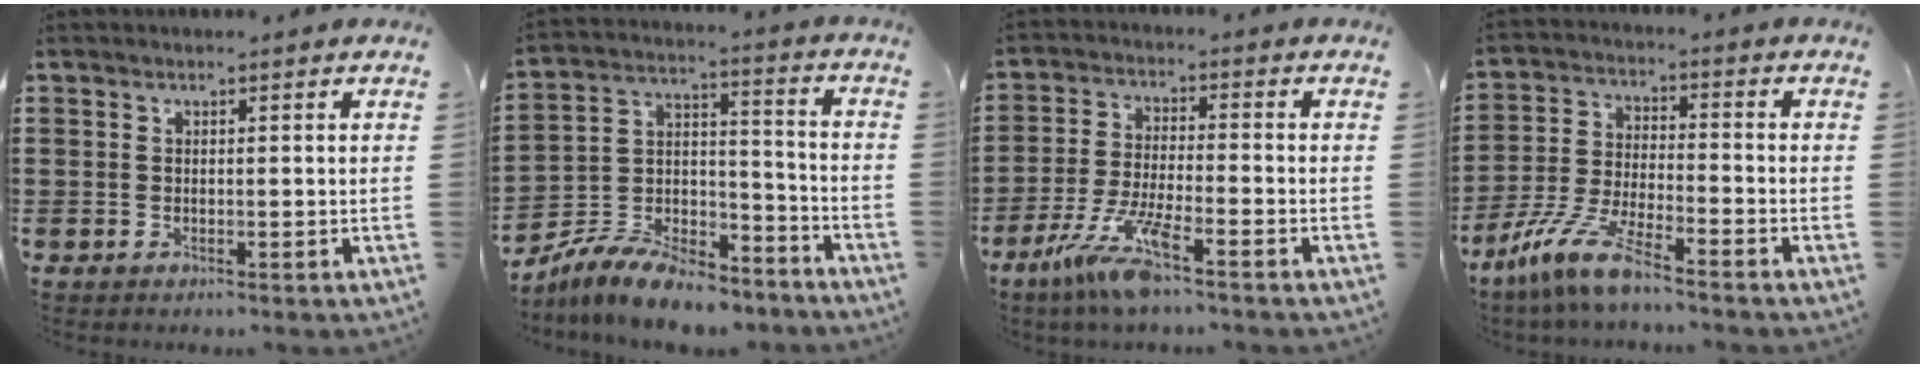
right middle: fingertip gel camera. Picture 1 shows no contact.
{"total": 9.3, "force": [-8.4, 2.3, 3.1], "torque": [-0.058, 0.025, -0.165]}
{"total": 8.5, "force": [-5.9, 0.5, 6.1], "torque": [-0.136, -0.015, -0.115]}
{"total": 8.6, "force": [-7.1, 0.5, 4.9], "torque": [-0.121, -0.007, -0.147]}